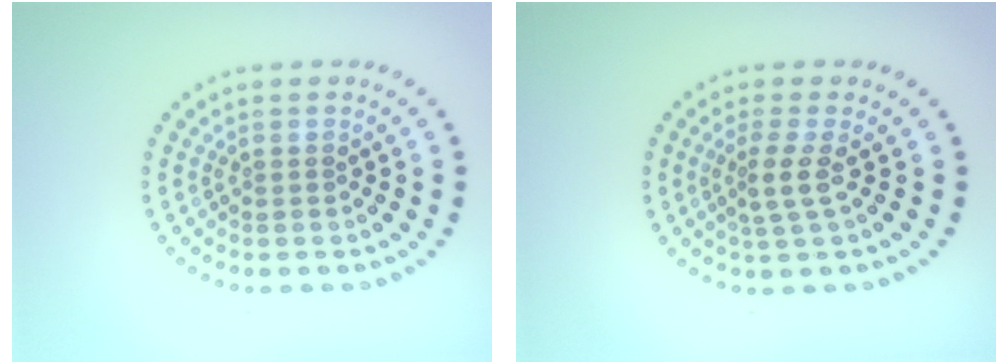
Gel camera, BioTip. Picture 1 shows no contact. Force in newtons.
{"total": 2.1, "press": 1.5, "slide": 1.5}